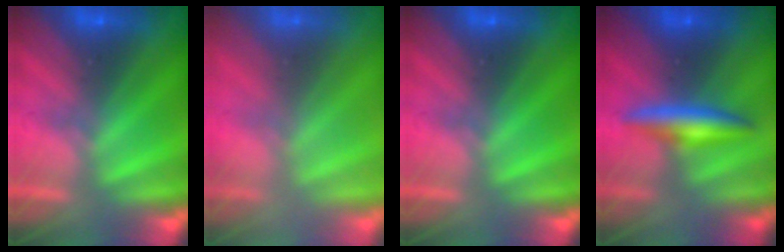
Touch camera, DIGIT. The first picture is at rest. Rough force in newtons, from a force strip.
{"total": 2.6}
{"total": 0.0}
{"total": 2.7}